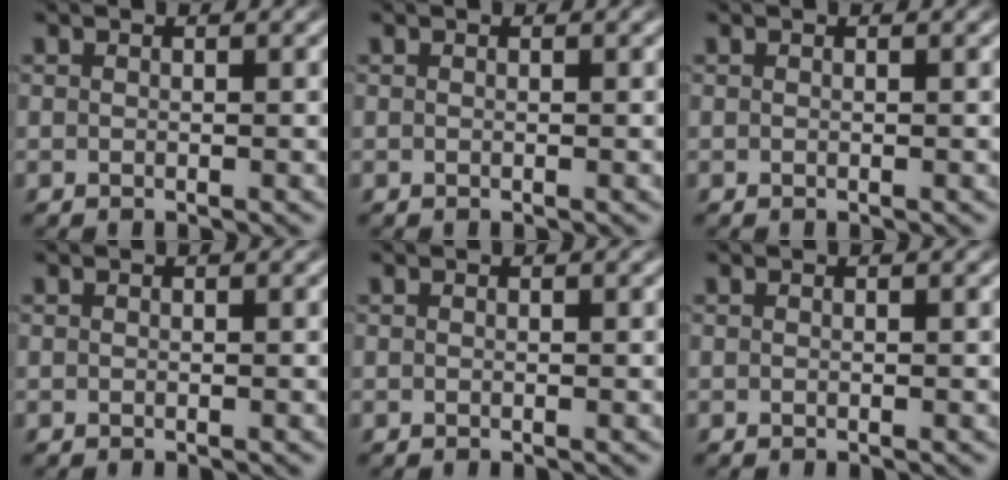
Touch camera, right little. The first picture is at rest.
{"total": 0.0}
{"total": 0.0}
{"total": 0.0}
{"total": 0.0}
{"total": 0.0}